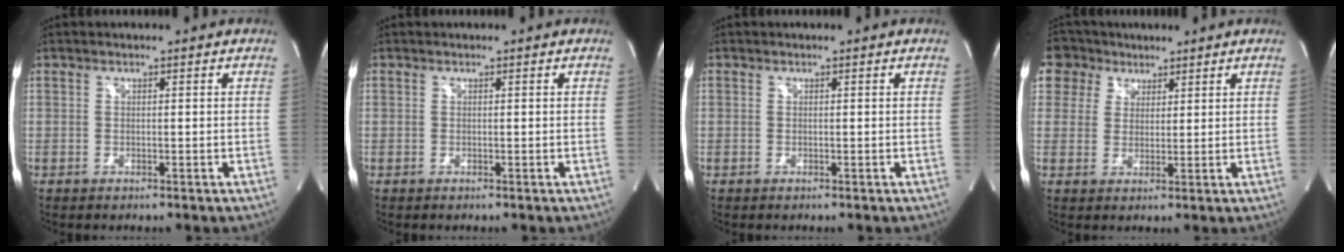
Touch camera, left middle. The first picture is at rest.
{"total": 0.0}
{"total": 0.0}
{"total": 7.5, "force": [4.6, 6.0, 0.3], "torque": [-0.009, 0.024, 0.090]}